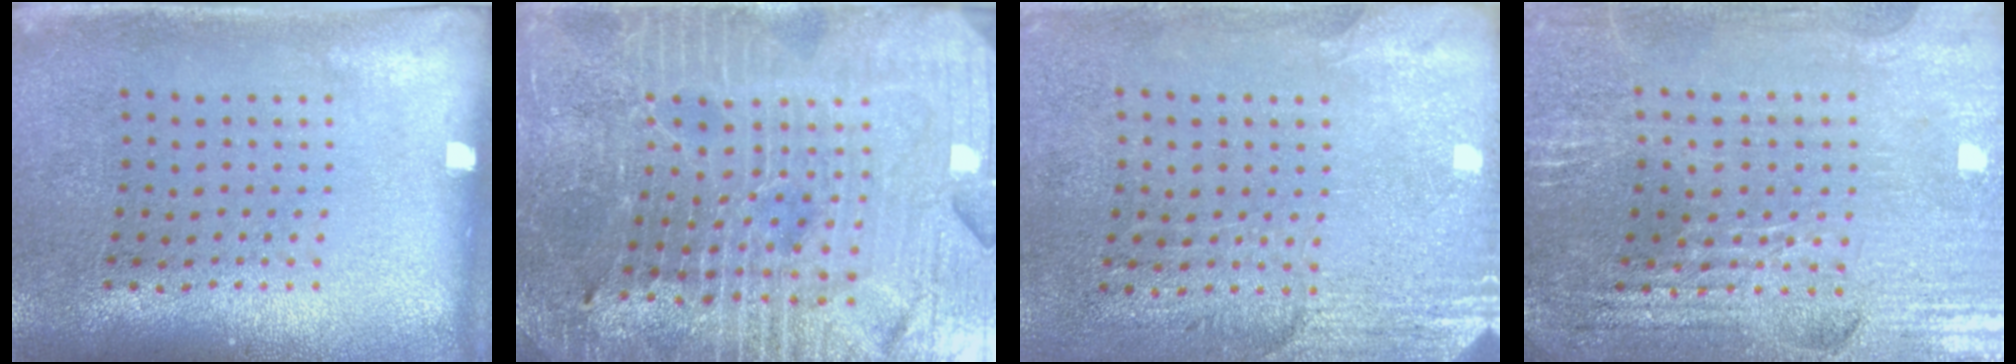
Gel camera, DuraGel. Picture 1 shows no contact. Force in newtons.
{"total": 5.2, "press": 4.8, "slide": 1.8}
{"total": 2.8, "press": 2.5, "slide": 1.2}
{"total": 2.9, "press": 2.8, "slide": 0.5}